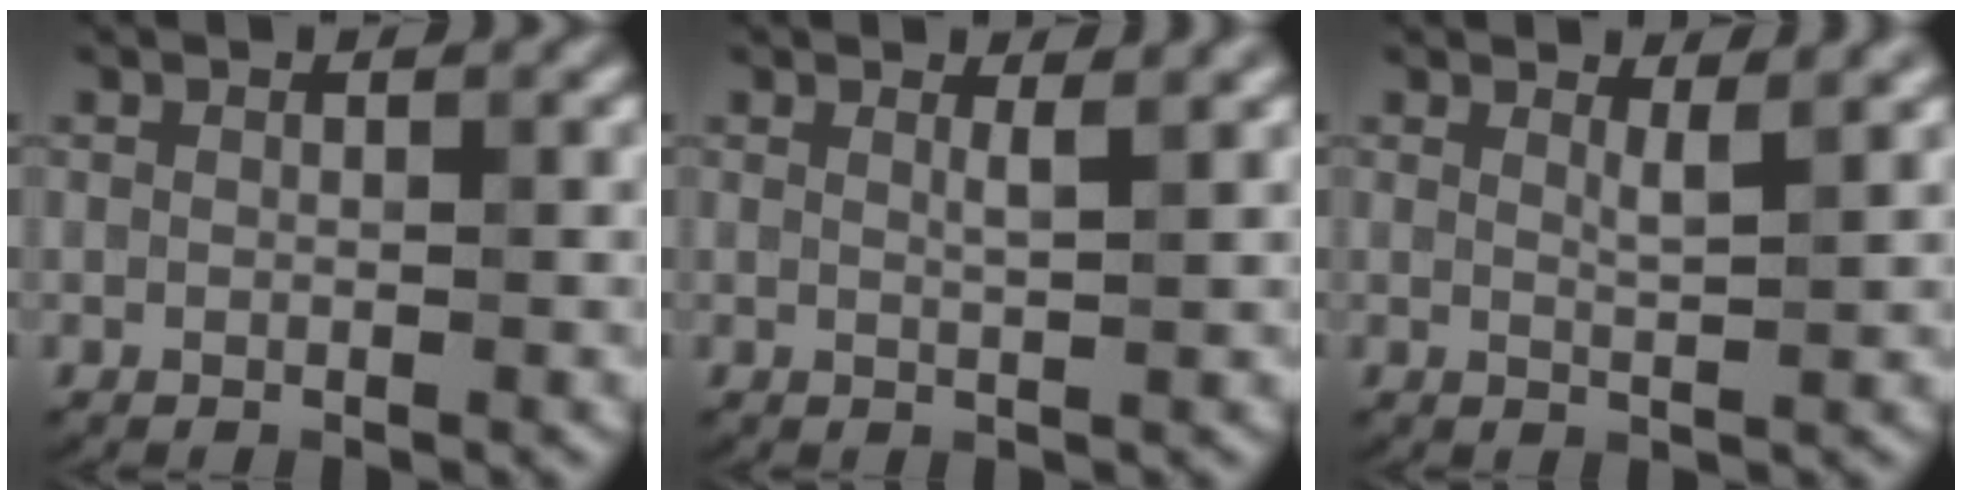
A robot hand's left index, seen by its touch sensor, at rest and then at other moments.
{"total": 1.2, "force": [0.7, 0.2, 1.0], "torque": [-0.008, 0.001, 0.007]}
{"total": 1.5, "force": [1.1, 0.1, 1.1], "torque": [-0.014, 0.000, 0.014]}